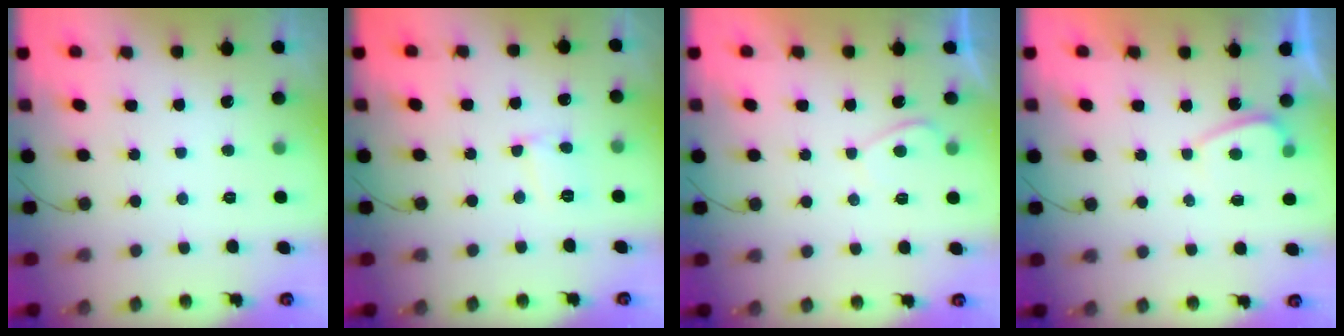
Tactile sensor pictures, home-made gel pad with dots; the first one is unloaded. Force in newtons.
{"total": 4.3, "press": 4.3, "slide": 0.4}
{"total": 1.0, "press": 0.8, "slide": 0.6}
{"total": 1.1, "press": 1.0, "slide": 0.5}